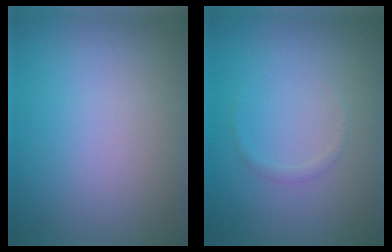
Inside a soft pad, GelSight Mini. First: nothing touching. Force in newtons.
{"total": 0.6, "press": 0.6, "slide": 0.1}